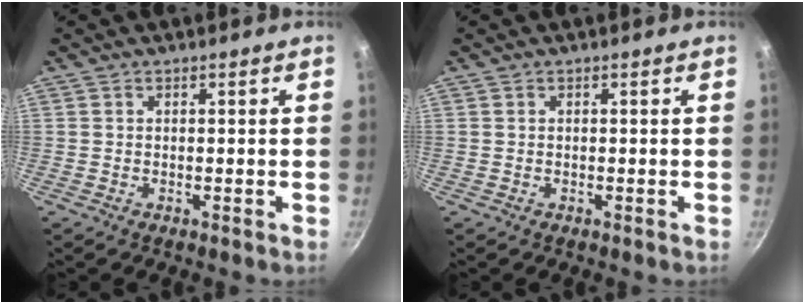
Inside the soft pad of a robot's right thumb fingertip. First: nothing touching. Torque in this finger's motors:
{"motor_torque": [-0.07, 0.12, -0.14, 0.05, 0.03]}